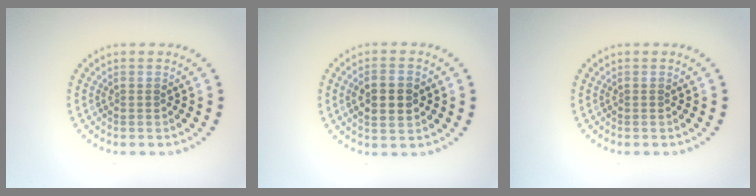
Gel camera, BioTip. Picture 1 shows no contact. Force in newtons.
{"total": 3.3, "press": 3.3, "slide": 0.4}
{"total": 0.0}